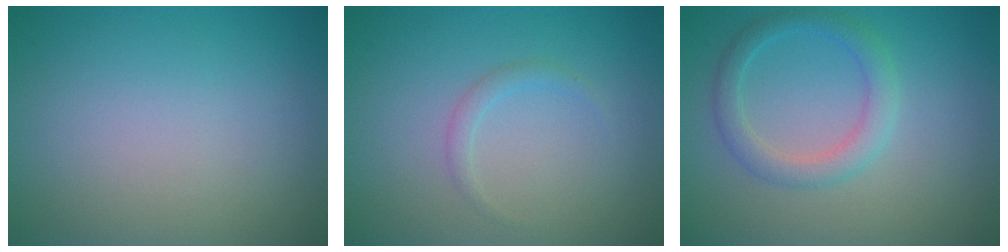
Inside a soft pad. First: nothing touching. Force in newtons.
{"total": 1.0, "press": 1.0, "slide": 0.0}
{"total": 2.7, "press": 2.7, "slide": 0.1}